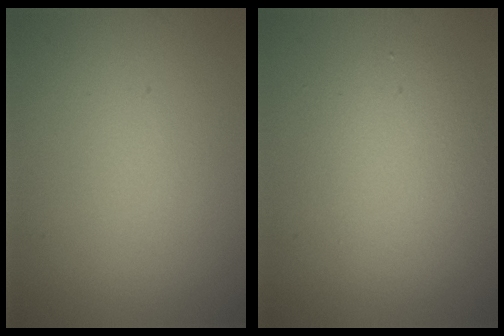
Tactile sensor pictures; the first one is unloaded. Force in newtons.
{"total": 3.9, "press": 3.9, "slide": 0.2}